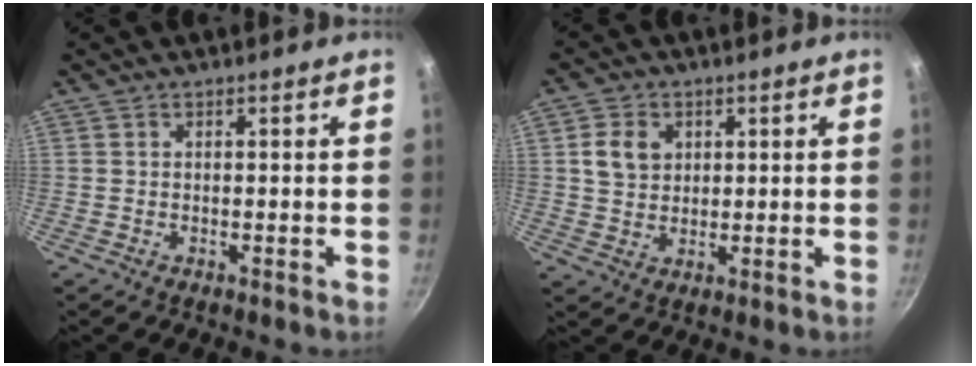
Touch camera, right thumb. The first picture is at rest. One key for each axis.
{"total": 6.1, "fx": 1.8, "fy": 4.7, "fz": 3.3, "tx": -0.044, "ty": -0.007, "tz": 0.034}